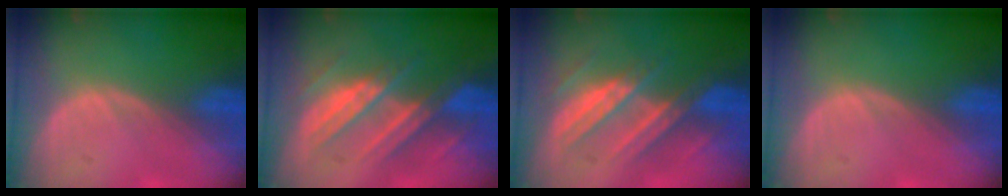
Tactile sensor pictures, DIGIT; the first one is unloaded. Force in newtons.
{"total": 7.4, "press": 7.4, "slide": 0.1}
{"total": 7.2, "press": 7.1, "slide": 0.9}
{"total": 0.0}